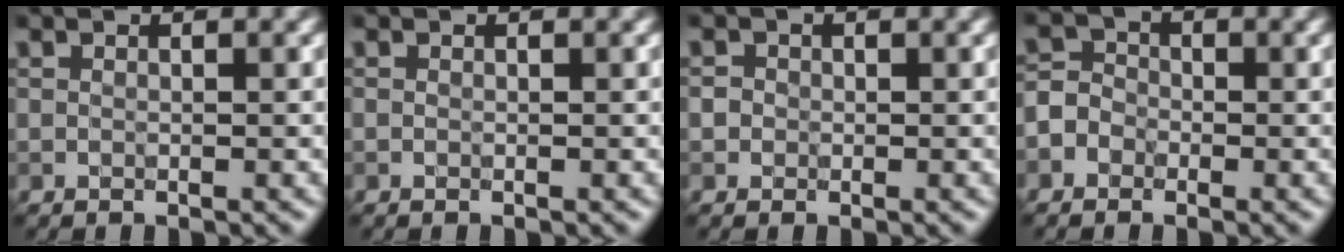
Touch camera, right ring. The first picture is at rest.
{"total": 0.0}
{"total": 1.4, "force": [0.2, 1.3, 0.5], "torque": [0.002, 0.002, -0.004]}
{"total": 2.9, "force": [-1.5, 2.4, 0.9], "torque": [-0.004, 0.010, -0.037]}